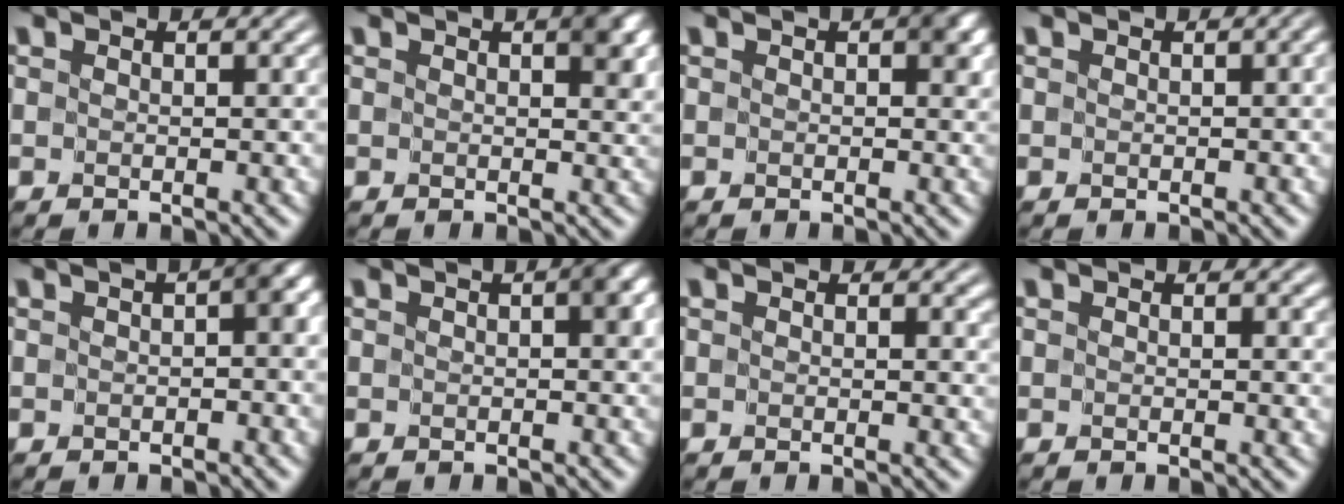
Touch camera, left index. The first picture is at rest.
{"total": 2.8, "force": [1.0, 1.3, 2.2], "torque": [-0.022, 0.001, 0.015]}
{"total": 2.1, "force": [0.4, 1.1, 1.7], "torque": [-0.012, 0.002, 0.004]}
{"total": 0.8, "force": [-0.1, 0.3, 0.8], "torque": [-0.008, 0.001, 0.003]}
{"total": 2.3, "force": [0.0, 1.0, 2.1], "torque": [-0.021, 0.008, -0.005]}
{"total": 1.6, "force": [0.1, 0.6, 1.5], "torque": [-0.015, 0.005, 0.002]}
{"total": 0.7, "force": [0.3, 0.4, 0.4], "torque": [-0.001, -0.002, 0.005]}
{"total": 0.0}